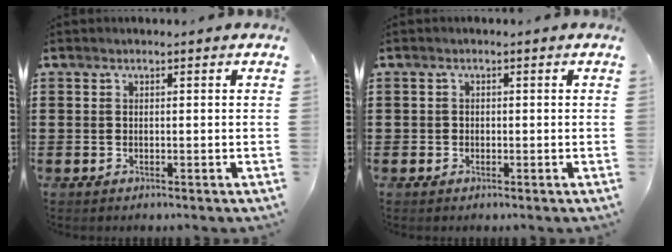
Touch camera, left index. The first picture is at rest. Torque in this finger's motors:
{"motor_torque": [-0.74, 0.88, -0.01, 0.00]}